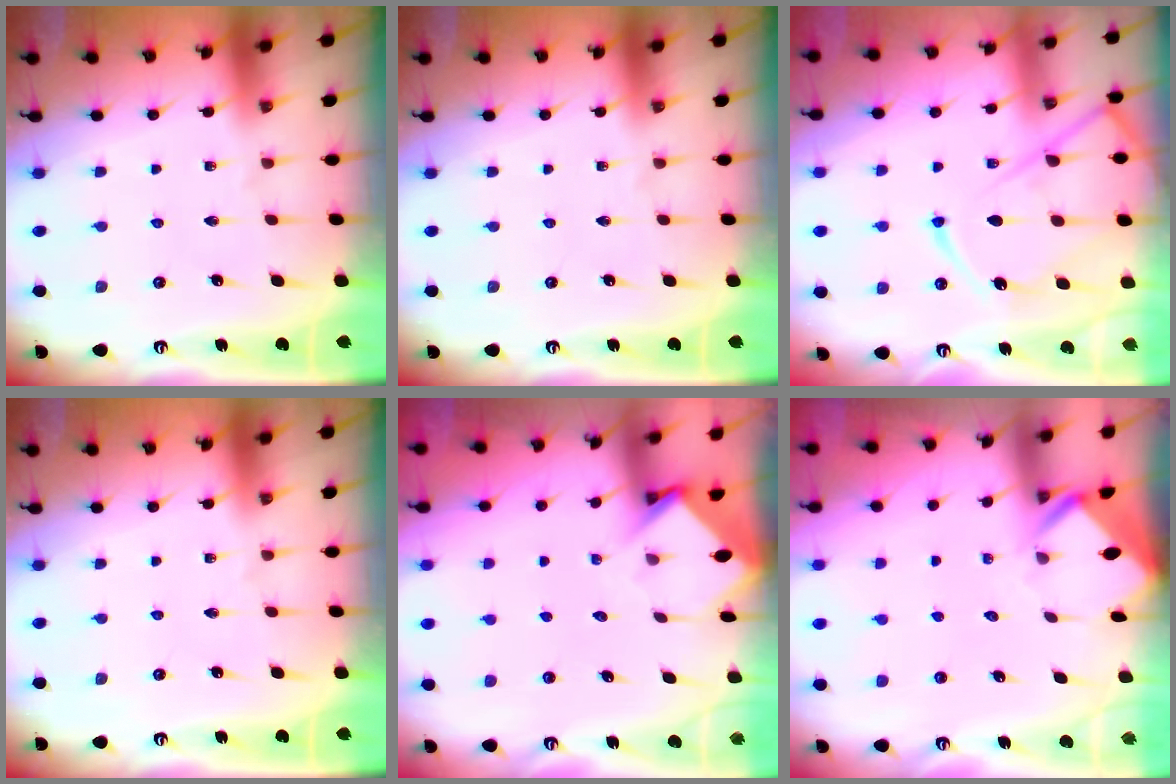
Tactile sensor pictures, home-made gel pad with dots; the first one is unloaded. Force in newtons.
{"total": 0.0}
{"total": 15.5, "press": 15.4, "slide": 1.7}
{"total": 0.0}
{"total": 3.7, "press": 3.7, "slide": 0.3}
{"total": 2.6, "press": 2.6, "slide": 0.1}